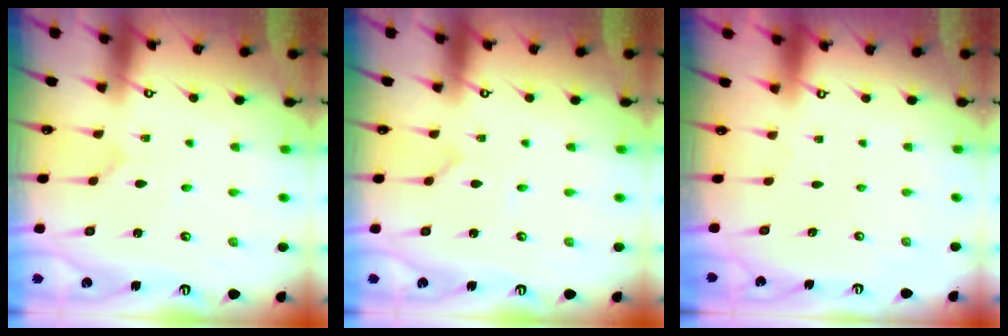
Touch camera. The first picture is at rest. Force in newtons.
{"total": 0.0}
{"total": 0.0}